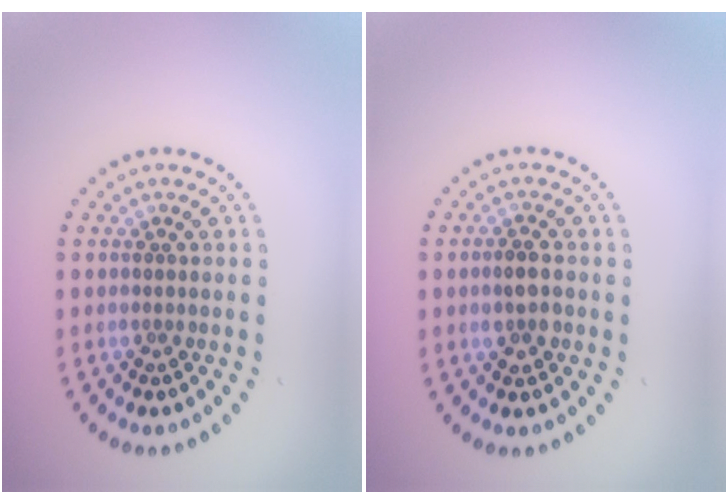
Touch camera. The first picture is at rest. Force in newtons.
{"total": 2.3, "press": 2.3, "slide": 0.3}